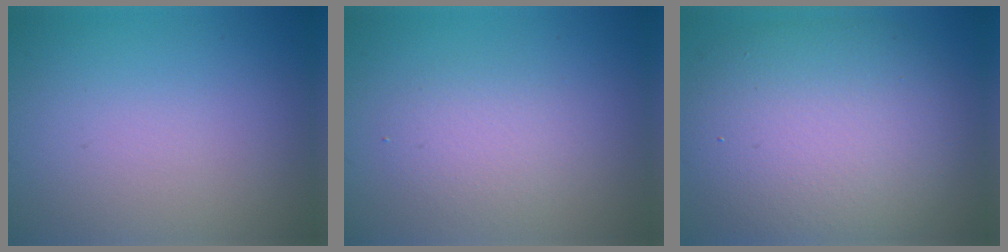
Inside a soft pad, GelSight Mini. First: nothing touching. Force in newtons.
{"total": 2.5, "press": 2.5, "slide": 0.2}
{"total": 10.7, "press": 10.6, "slide": 0.6}